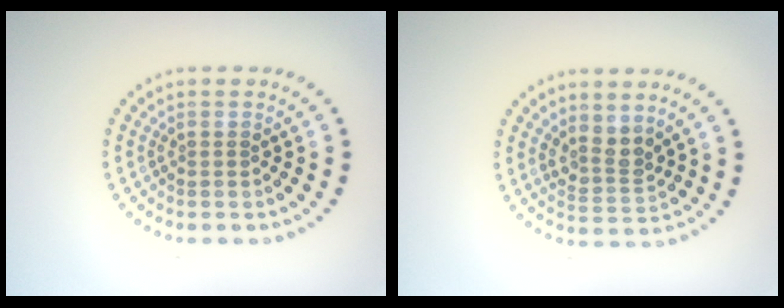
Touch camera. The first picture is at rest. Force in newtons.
{"total": 2.3, "press": 1.8, "slide": 1.4}